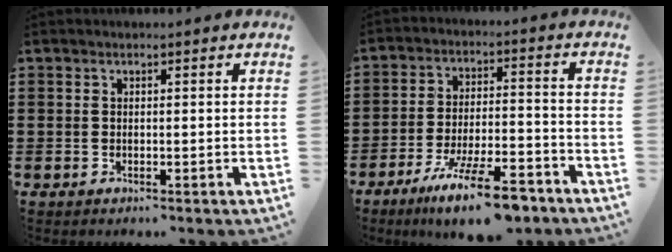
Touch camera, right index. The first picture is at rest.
{"total": 11.5, "force": [-8.7, 1.9, 7.3], "torque": [-0.130, 0.021, -0.162]}